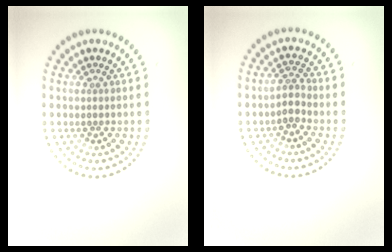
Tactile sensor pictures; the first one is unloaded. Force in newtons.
{"total": 1.8, "press": 1.4, "slide": 1.1}